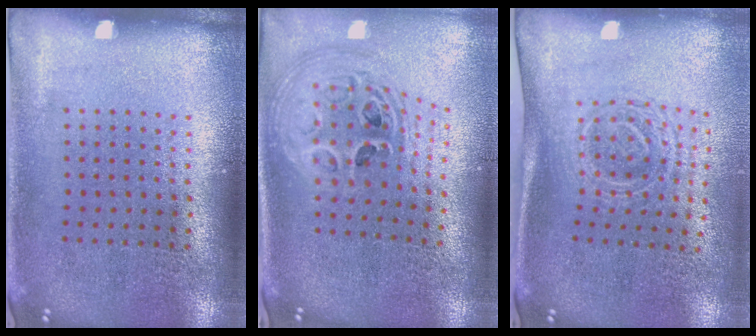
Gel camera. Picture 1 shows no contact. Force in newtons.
{"total": 2.6, "press": 1.9, "slide": 1.8}
{"total": 1.7, "press": 1.3, "slide": 1.1}